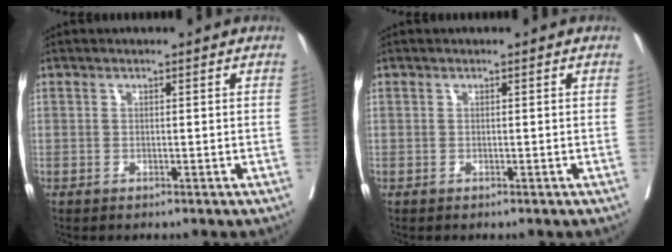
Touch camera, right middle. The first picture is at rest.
{"total": 0.0}